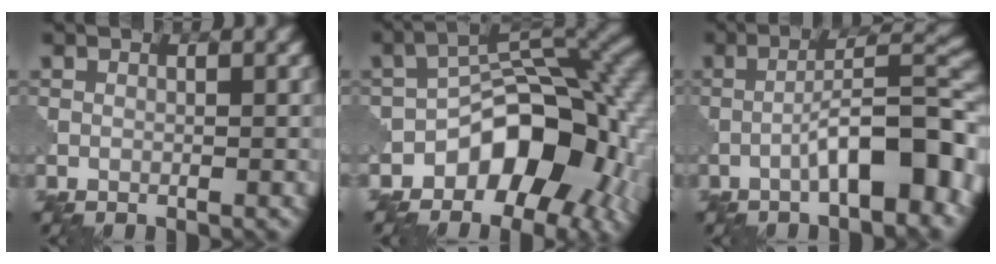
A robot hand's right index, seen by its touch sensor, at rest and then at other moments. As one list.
[{"total": 11.2, "force": [-4.7, 6.8, 7.6], "torque": [-0.083, 0.006, -0.080]}, {"total": 8.5, "force": [-3.4, 2.3, 7.5], "torque": [-0.108, 0.025, -0.055]}]